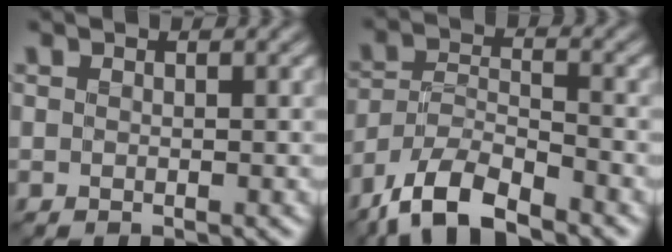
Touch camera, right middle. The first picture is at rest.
{"total": 7.2, "force": [-5.6, 2.4, 3.9], "torque": [-0.072, -0.005, -0.115]}